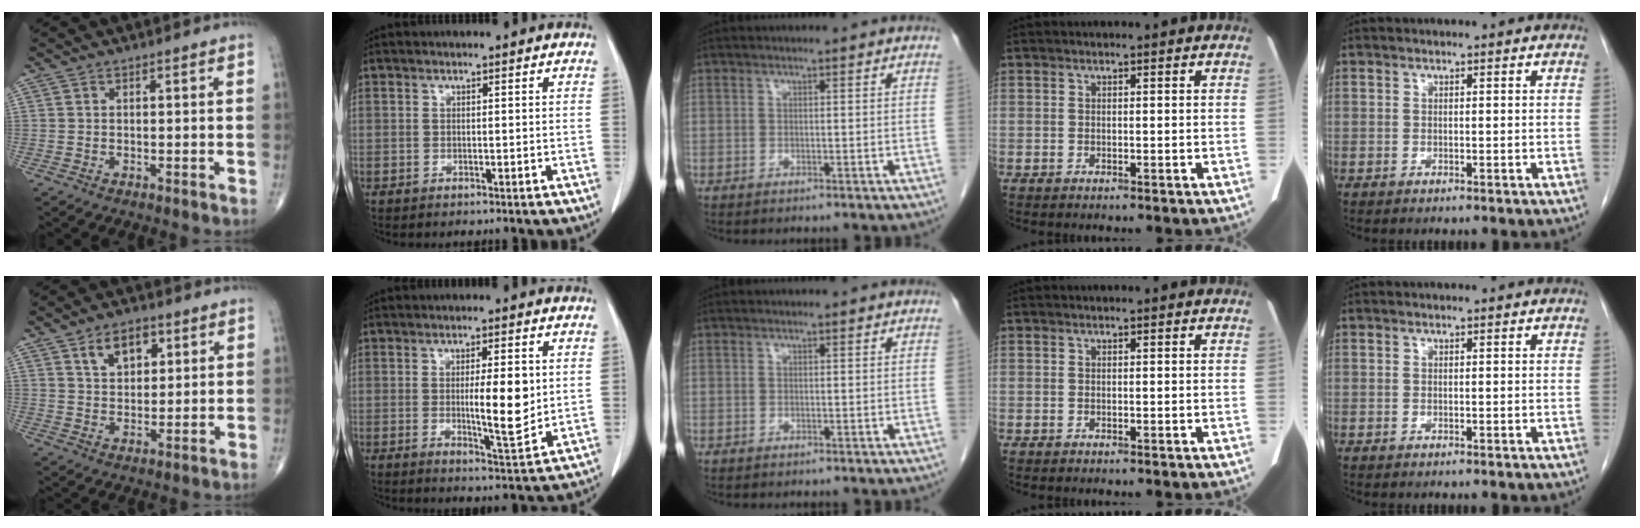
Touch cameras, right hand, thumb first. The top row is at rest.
{"thumb": {"total": 7.1, "force": [3.4, 4.4, 4.4], "torque": [-0.050, -0.015, 0.058]}, "index": {"total": 7.8, "force": [0.5, 1.4, 7.6], "torque": [-0.114, -0.013, 0.010]}}